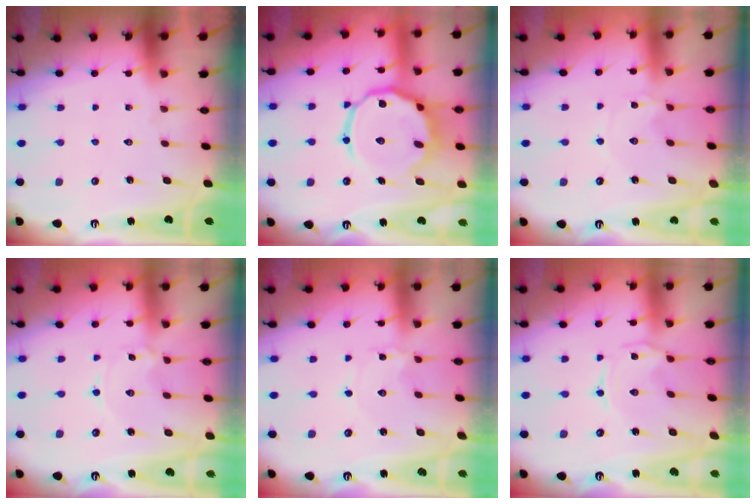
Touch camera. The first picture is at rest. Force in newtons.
{"total": 14.6, "press": 14.5, "slide": 1.9}
{"total": 0.7, "press": 0.7, "slide": 0.2}
{"total": 0.7, "press": 0.6, "slide": 0.1}
{"total": 0.0}
{"total": 1.1, "press": 1.0, "slide": 0.4}